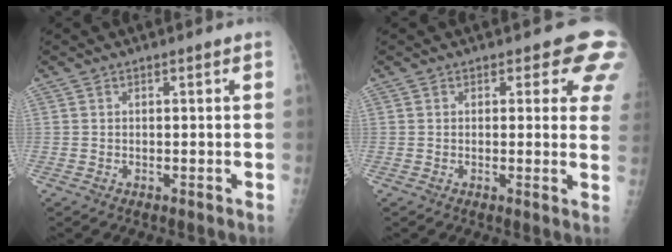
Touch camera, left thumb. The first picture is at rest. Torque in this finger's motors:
{"motor_torque": [1.57, 1.51, 0.82, -0.77, 0.06]}